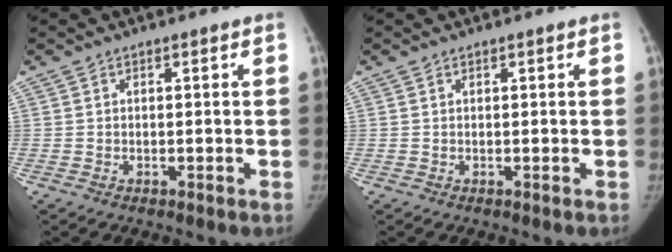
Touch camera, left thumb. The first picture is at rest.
{"total": 0.0}